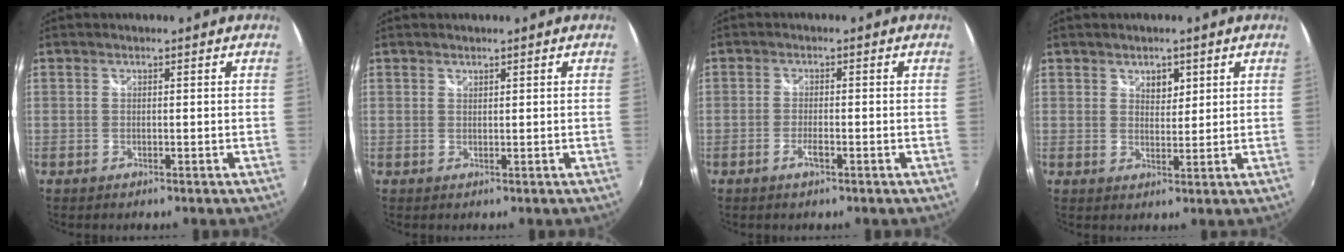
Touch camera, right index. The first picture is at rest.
{"total": 0.6, "force": [0.5, 0.1, 0.0], "torque": [0.001, 0.000, 0.010]}
{"total": 2.1, "force": [-1.2, 0.5, 1.7], "torque": [-0.040, -0.003, -0.024]}
{"total": 2.9, "force": [1.7, 1.9, 1.5], "torque": [-0.016, 0.003, 0.028]}